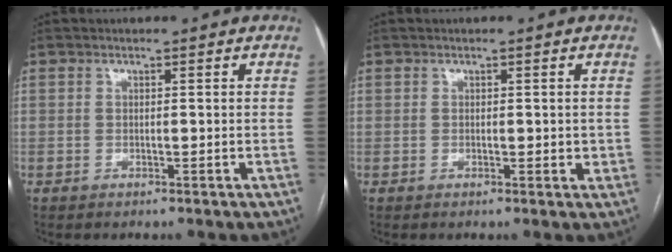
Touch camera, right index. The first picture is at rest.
{"total": 1.6, "force": [0.1, 1.1, 1.2], "torque": [-0.012, 0.002, 0.002]}